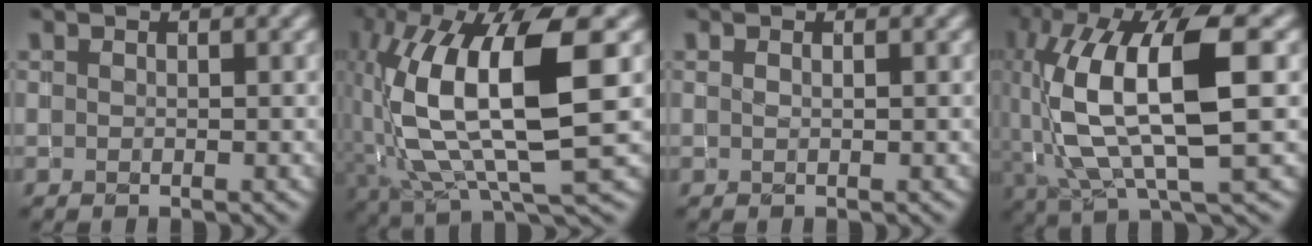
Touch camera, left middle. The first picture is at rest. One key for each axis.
{"total": 13.0, "fx": 1.2, "fy": 4.8, "fz": 12.1, "tx": -0.241, "ty": -0.006, "tz": 0.024}
{"total": 0.6, "fx": 0.3, "fy": 0.3, "fz": 0.5, "tx": -0.003, "ty": -0.009, "tz": 0.003}
{"total": 11.8, "fx": 0.6, "fy": 4.0, "fz": 11.1, "tx": -0.211, "ty": 0.009, "tz": 0.011}